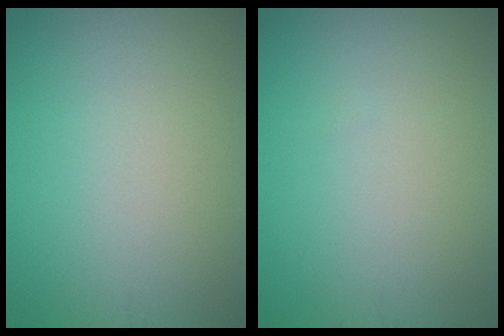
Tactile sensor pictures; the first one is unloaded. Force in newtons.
{"total": 0.0}